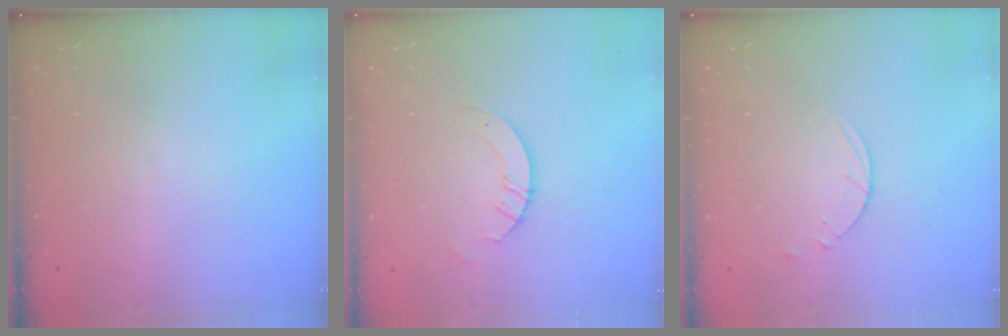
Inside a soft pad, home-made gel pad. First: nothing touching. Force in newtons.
{"total": 2.6, "press": 2.6, "slide": 0.2}
{"total": 3.5, "press": 3.5, "slide": 0.4}